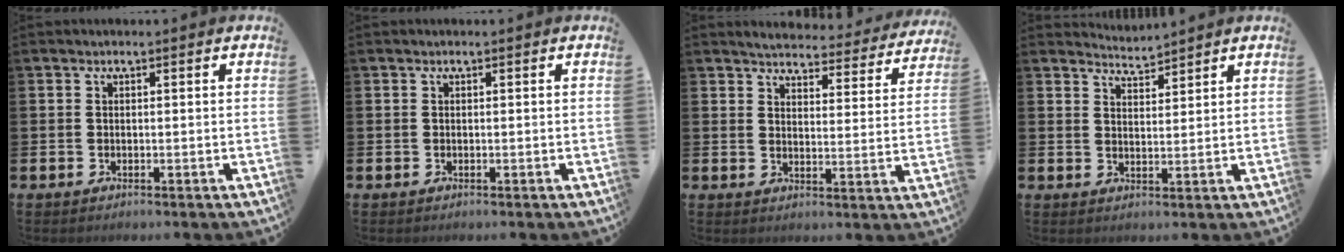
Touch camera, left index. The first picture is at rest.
{"total": 0.0}
{"total": 4.1, "force": [4.1, 0.6, 0.6], "torque": [-0.026, -0.034, 0.066]}
{"total": 3.3, "force": [3.3, -0.1, -0.4], "torque": [0.004, -0.024, 0.059]}